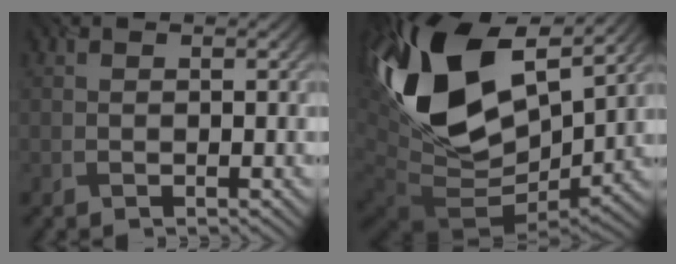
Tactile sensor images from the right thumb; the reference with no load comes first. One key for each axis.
{"total": 19.1, "fx": 7.1, "fy": 11.1, "fz": 13.8, "tx": -0.309, "ty": 0.007, "tz": 0.132}